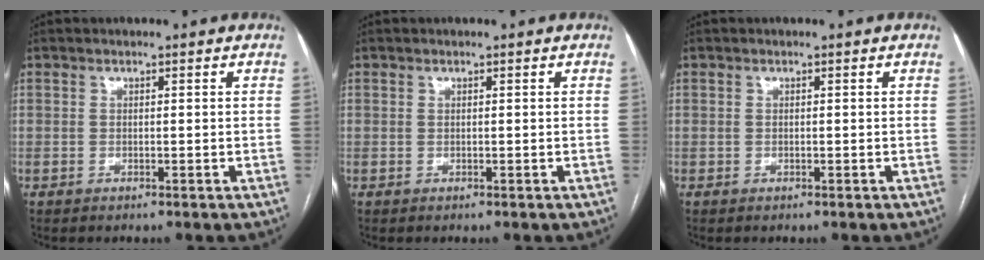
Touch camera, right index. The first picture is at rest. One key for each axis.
{"total": 0.0}
{"total": 0.0}